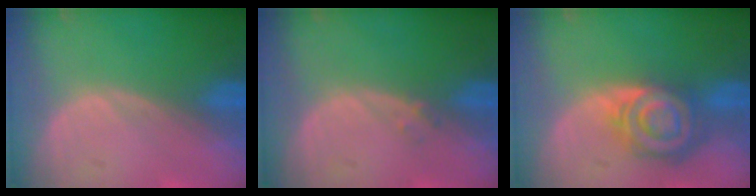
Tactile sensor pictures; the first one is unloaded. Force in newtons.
{"total": 0.9, "press": 0.9, "slide": 0.2}
{"total": 8.3, "press": 7.1, "slide": 4.2}